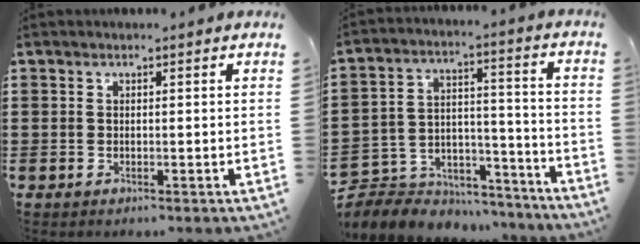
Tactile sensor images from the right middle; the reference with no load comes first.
{"total": 5.6, "force": [-4.8, 2.8, 0.1], "torque": [-0.011, 0.008, -0.099]}